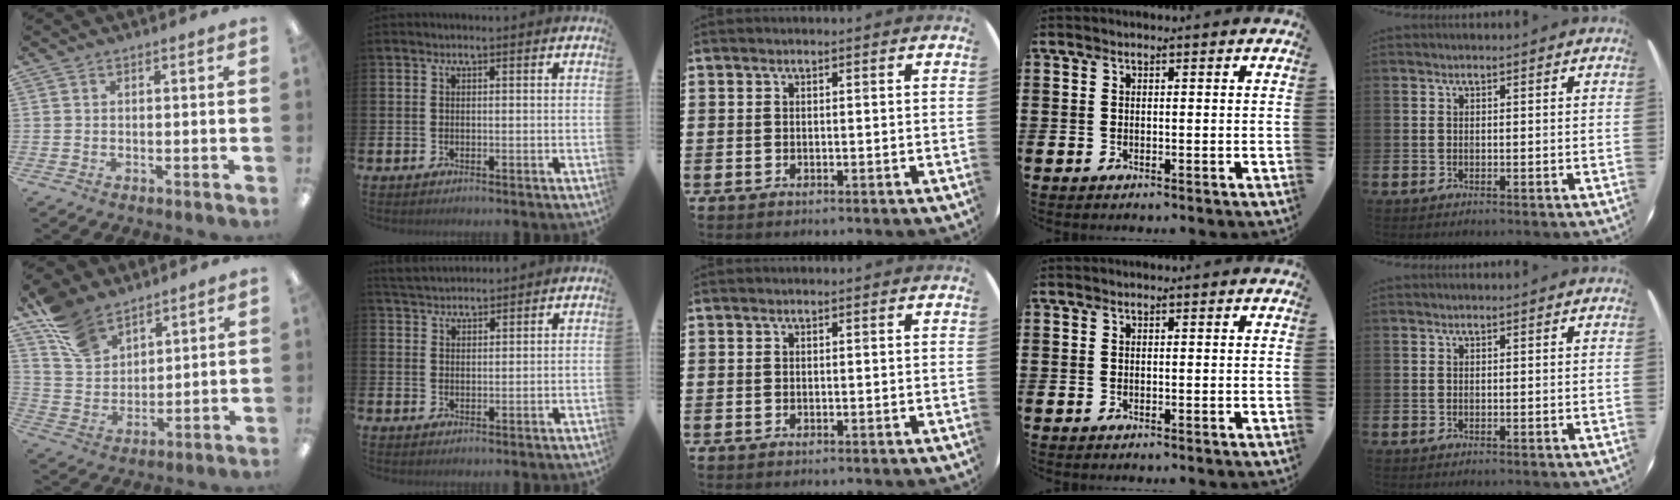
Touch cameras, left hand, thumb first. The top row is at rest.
{"thumb": {"total": 12.4, "force": [9.5, 7.1, 3.8], "torque": [-0.090, -0.046, 0.188]}, "index": {"total": 3.4, "force": [3.4, 0.7, 0.1], "torque": [-0.009, -0.012, 0.063]}}